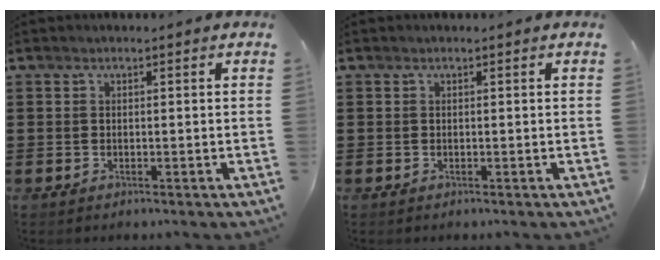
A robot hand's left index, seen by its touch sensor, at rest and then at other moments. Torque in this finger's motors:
{"motor_torque": [0.00, 0.00, 0.00, 0.00]}